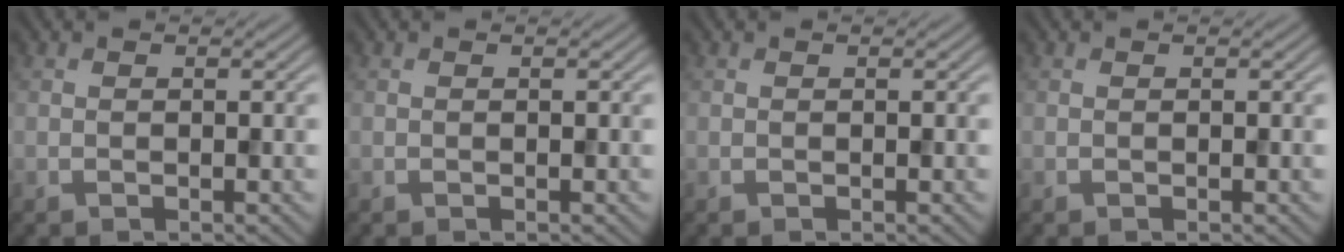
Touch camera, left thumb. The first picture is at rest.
{"total": 0.0}
{"total": 0.0}
{"total": 0.0}